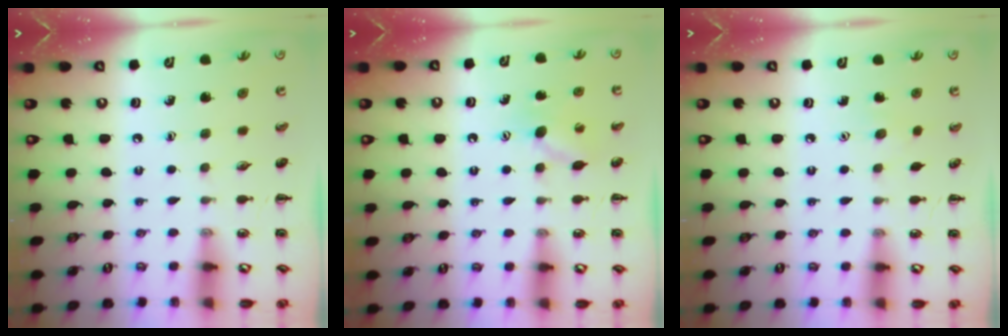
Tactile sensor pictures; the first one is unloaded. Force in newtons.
{"total": 6.8, "press": 6.6, "slide": 1.5}
{"total": 3.2, "press": 3.1, "slide": 0.7}